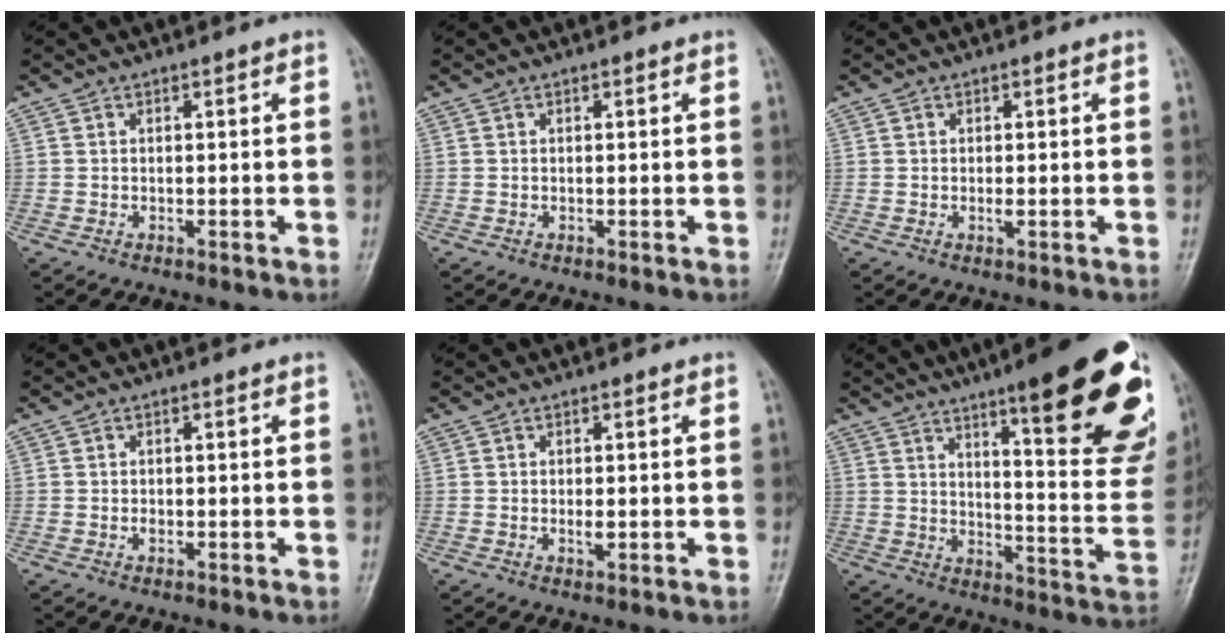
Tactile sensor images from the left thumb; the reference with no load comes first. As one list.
[{"total": 0.0}, {"total": 0.9, "force": [0.0, 0.3, 0.8], "torque": [-0.015, -0.003, -0.002]}, {"total": 0.9, "force": [-0.1, 0.7, 0.6], "torque": [-0.005, 0.001, -0.003]}, {"total": 1.8, "force": [-0.1, 0.9, 1.5], "torque": [-0.022, -0.003, 0.000]}, {"total": 26.8, "force": [15.4, 5.9, 21.2], "torque": [-0.239, -0.069, 0.214]}]